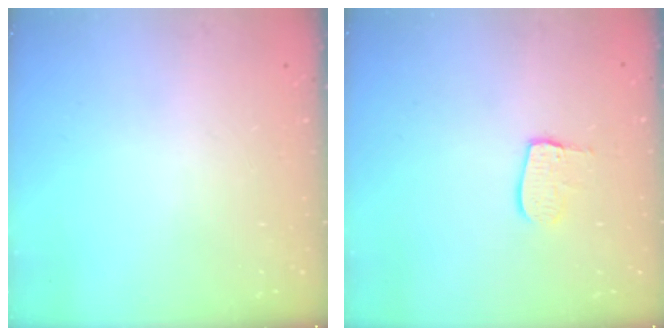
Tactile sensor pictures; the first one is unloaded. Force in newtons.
{"total": 8.2, "press": 8.2, "slide": 0.7}